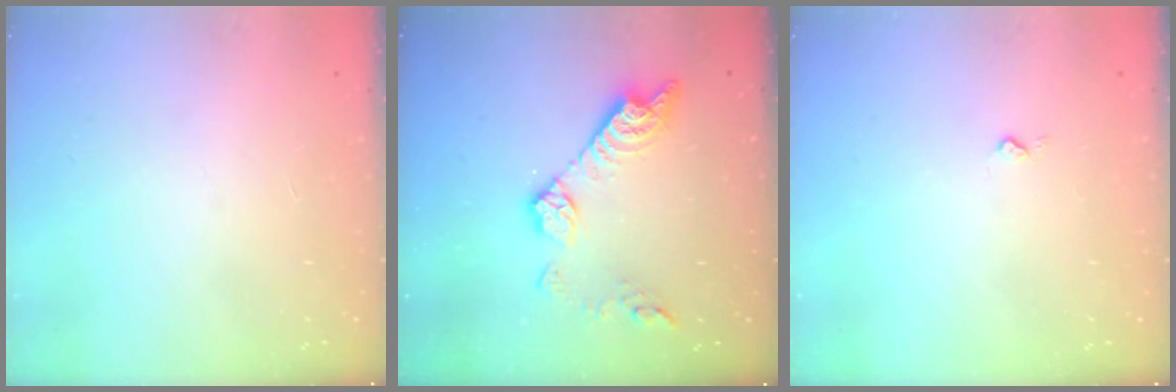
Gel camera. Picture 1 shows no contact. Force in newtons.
{"total": 13.6, "press": 13.5, "slide": 0.8}
{"total": 2.7, "press": 2.6, "slide": 0.4}